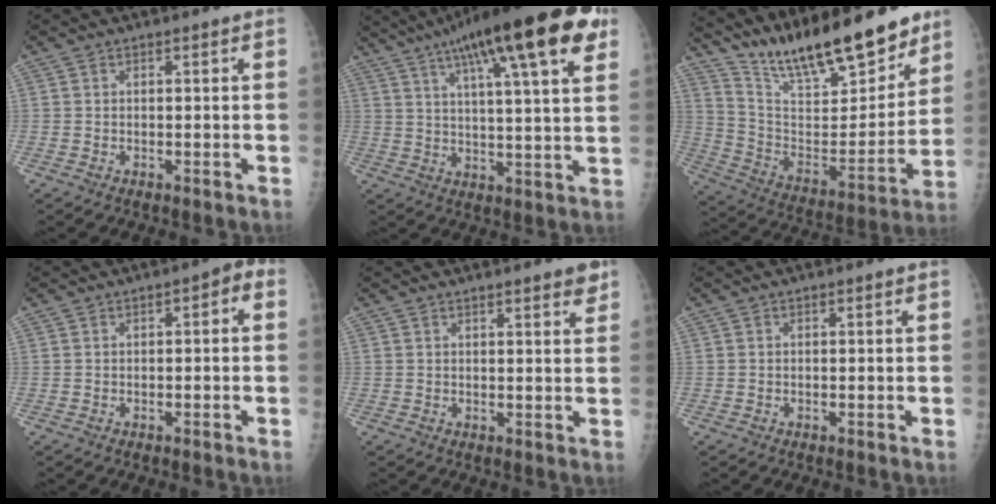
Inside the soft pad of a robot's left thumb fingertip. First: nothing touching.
{"total": 22.8, "force": [12.4, 4.8, 18.5], "torque": [-0.277, -0.007, 0.181]}
{"total": 22.7, "force": [18.3, 6.1, 11.9], "torque": [-0.155, -0.094, 0.315]}
{"total": 2.5, "force": [-0.1, 1.3, 2.2], "torque": [-0.017, 0.019, -0.011]}
{"total": 3.7, "force": [2.8, 0.6, 2.3], "torque": [-0.019, -0.012, 0.035]}
{"total": 0.0}